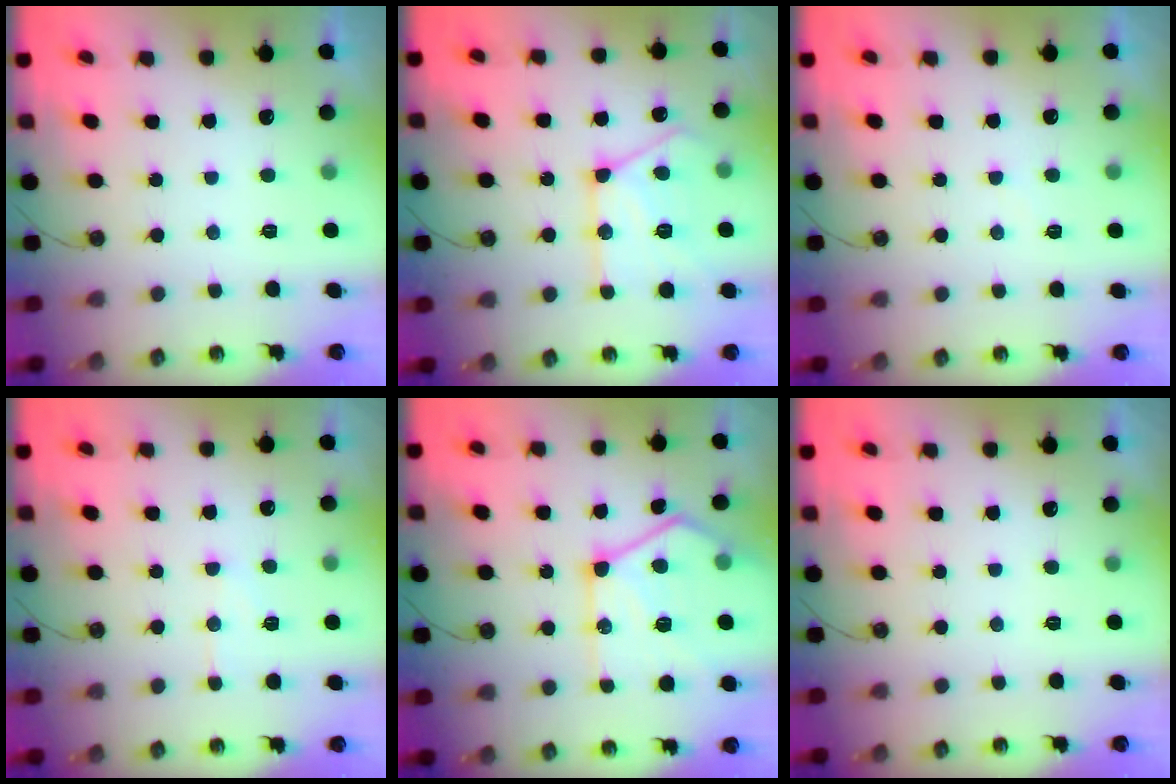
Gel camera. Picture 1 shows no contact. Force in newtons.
{"total": 17.7, "press": 17.7, "slide": 1.8}
{"total": 4.2, "press": 4.2, "slide": 0.7}
{"total": 6.5, "press": 6.4, "slide": 0.6}
{"total": 20.5, "press": 20.4, "slide": 1.7}
{"total": 0.0}